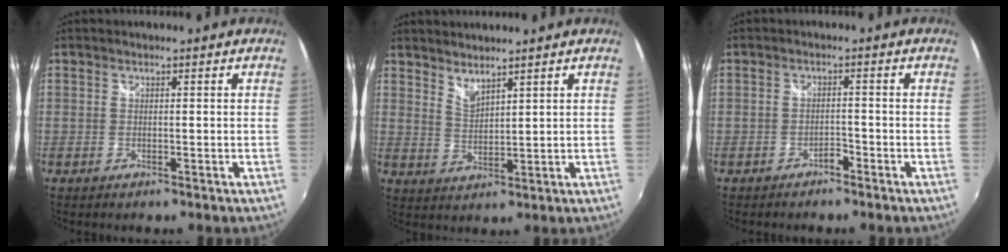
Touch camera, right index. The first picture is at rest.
{"total": 3.7, "force": [3.4, 0.4, 1.4], "torque": [-0.022, -0.004, 0.059]}
{"total": 1.7, "force": [-1.5, 0.6, 0.6], "torque": [-0.012, 0.002, -0.026]}